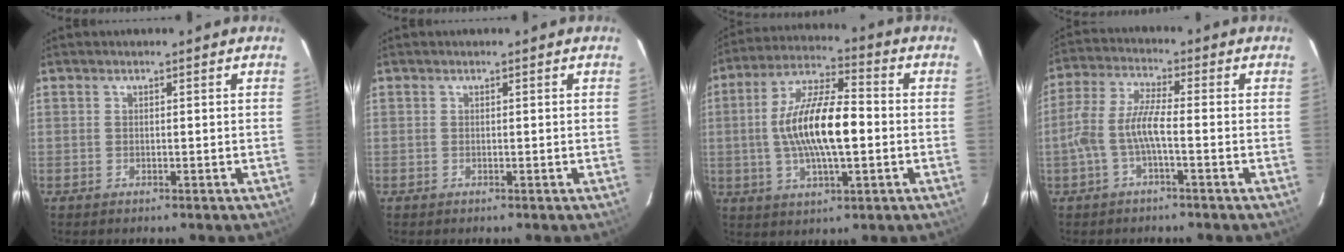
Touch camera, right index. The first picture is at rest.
{"total": 0.0}
{"total": 14.8, "force": [-1.1, 4.6, 14.1], "torque": [-0.270, 0.009, -0.022]}
{"total": 6.7, "force": [-2.2, 1.2, 6.2], "torque": [-0.144, 0.010, -0.041]}